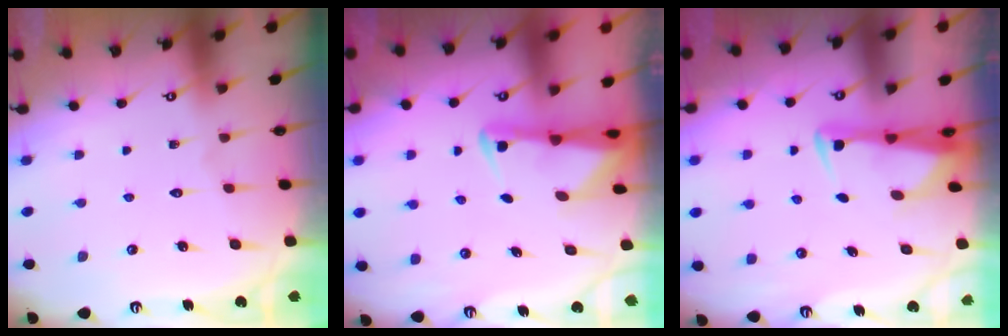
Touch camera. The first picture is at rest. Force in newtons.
{"total": 2.3, "press": 2.3, "slide": 0.4}
{"total": 3.1, "press": 3.0, "slide": 0.7}